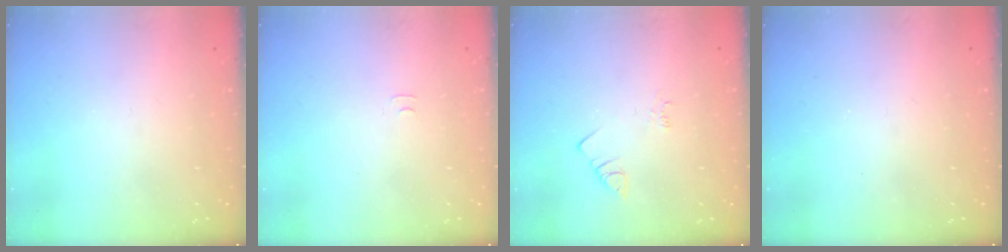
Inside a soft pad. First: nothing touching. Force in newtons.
{"total": 3.7, "press": 3.7, "slide": 0.4}
{"total": 1.4, "press": 1.4, "slide": 0.3}
{"total": 2.5, "press": 2.4, "slide": 0.4}